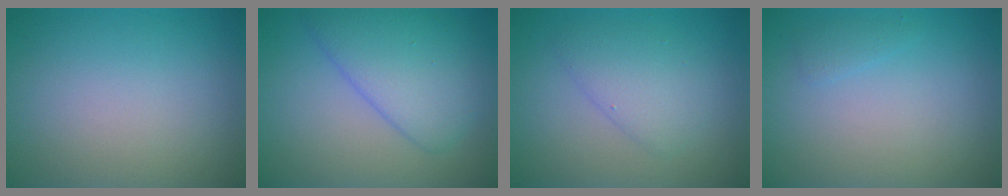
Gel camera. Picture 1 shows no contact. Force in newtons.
{"total": 5.4, "press": 5.4, "slide": 0.2}
{"total": 3.0, "press": 3.0, "slide": 0.3}
{"total": 0.8, "press": 0.8, "slide": 0.1}